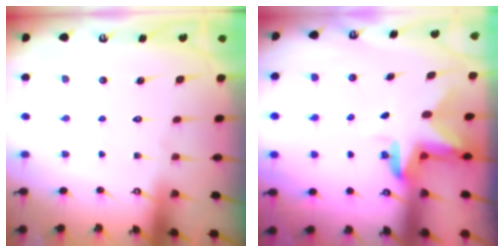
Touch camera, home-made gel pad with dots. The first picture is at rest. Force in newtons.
{"total": 3.0, "press": 2.9, "slide": 0.5}